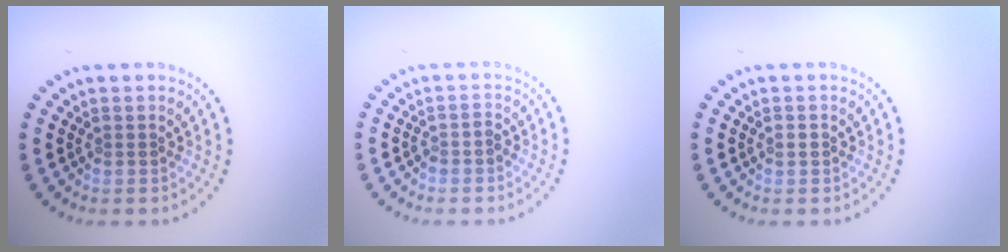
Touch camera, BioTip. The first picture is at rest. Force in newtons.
{"total": 1.0, "press": 0.9, "slide": 0.5}
{"total": 0.8, "press": 0.8, "slide": 0.1}